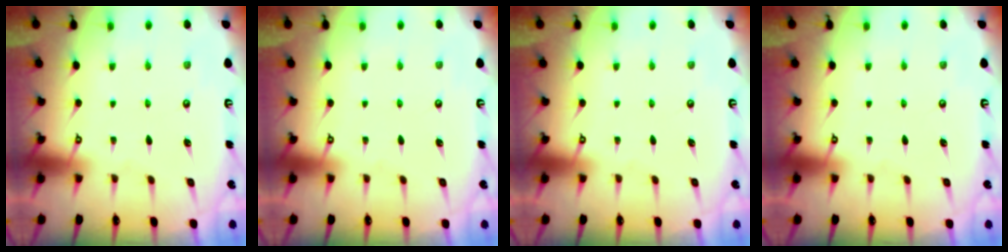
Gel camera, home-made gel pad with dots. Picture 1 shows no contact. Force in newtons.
{"total": 0.0}
{"total": 0.0}
{"total": 0.0}